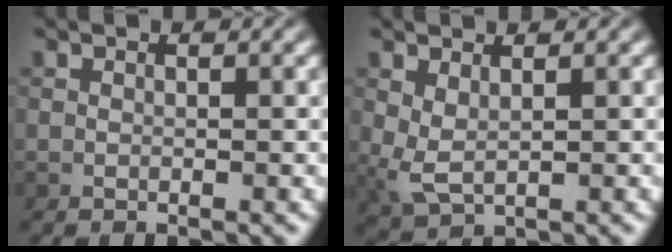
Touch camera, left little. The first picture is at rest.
{"total": 2.2, "force": [0.8, 1.1, 1.7], "torque": [-0.046, -0.008, 0.021]}